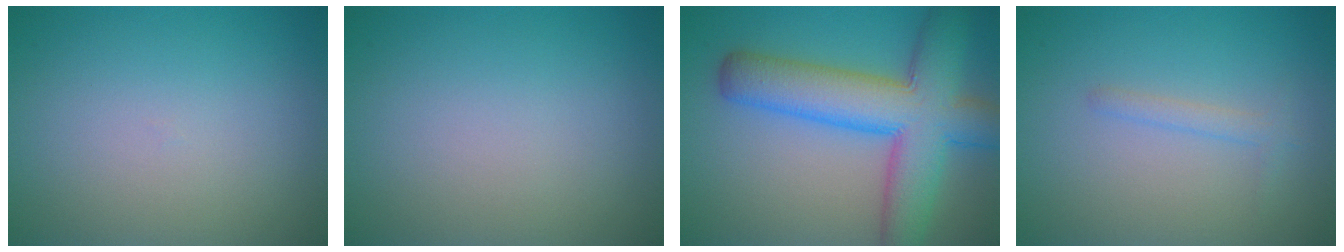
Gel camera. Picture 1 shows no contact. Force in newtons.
{"total": 0.0}
{"total": 9.9, "press": 9.9, "slide": 0.4}
{"total": 1.2, "press": 1.2, "slide": 0.0}